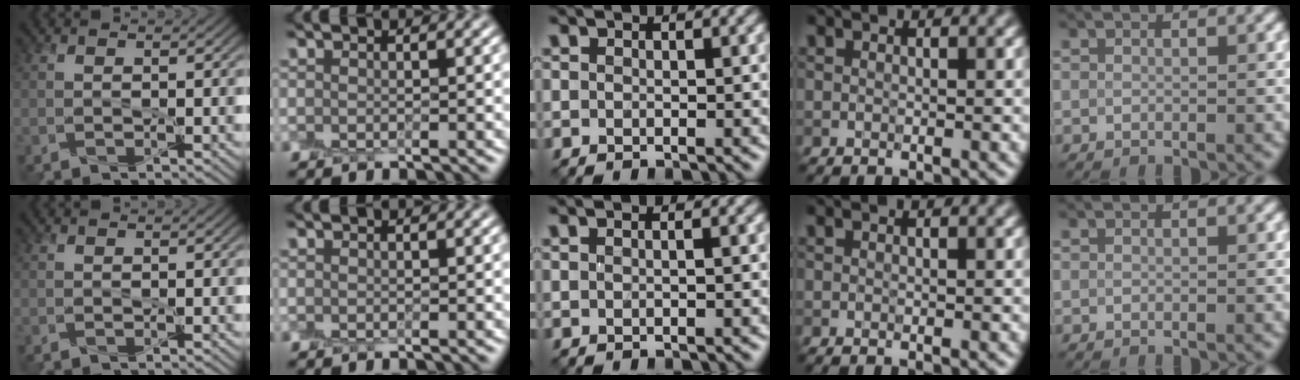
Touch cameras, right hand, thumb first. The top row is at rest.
{"middle": {"total": 0.5, "force": [0.0, -0.2, 0.5], "torque": [-0.010, -0.008, 0.004]}, "ring": {"total": 0.7, "force": [0.0, 0.2, 0.7], "torque": [-0.006, -0.001, -0.003]}}